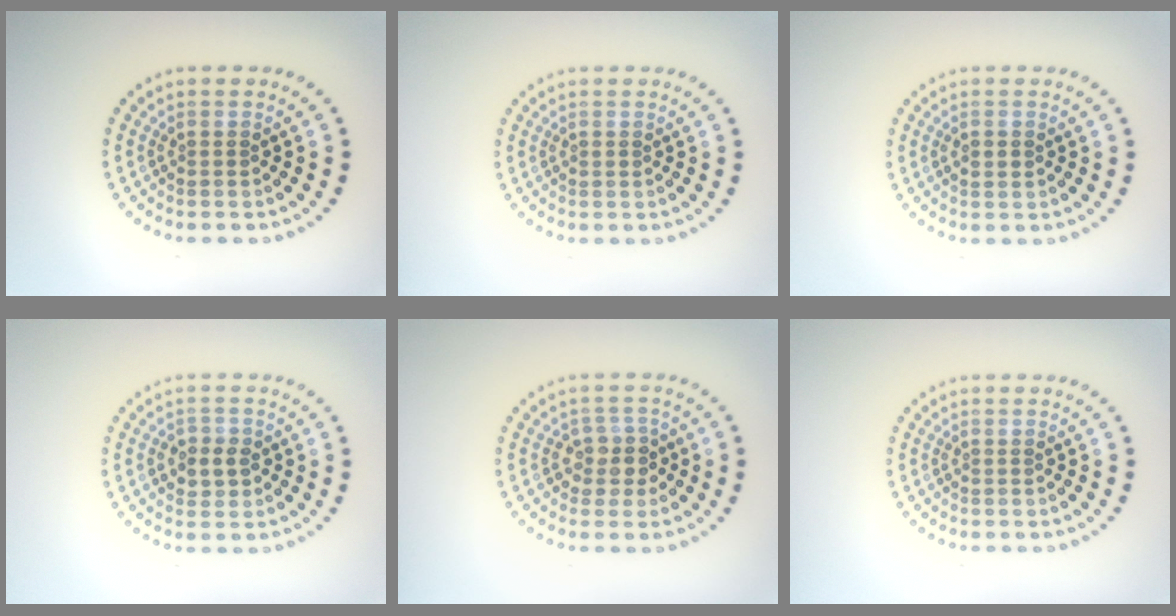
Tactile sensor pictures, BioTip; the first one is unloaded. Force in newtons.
{"total": 0.5, "press": 0.4, "slide": 0.3}
{"total": 1.5, "press": 1.4, "slide": 0.2}
{"total": 2.2, "press": 2.2, "slide": 0.5}
{"total": 2.5, "press": 2.2, "slide": 1.0}
{"total": 0.0}